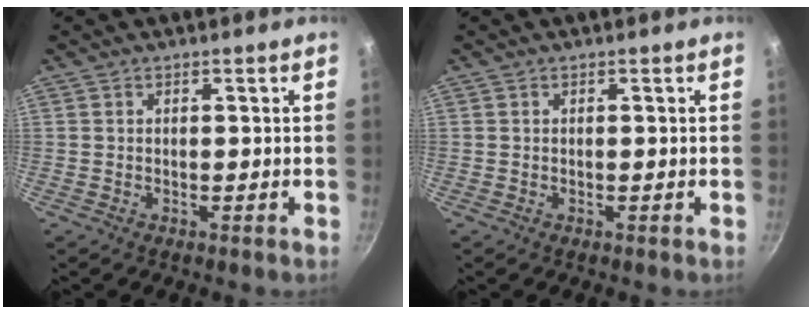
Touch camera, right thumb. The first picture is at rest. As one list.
[{"total": 0.0}]